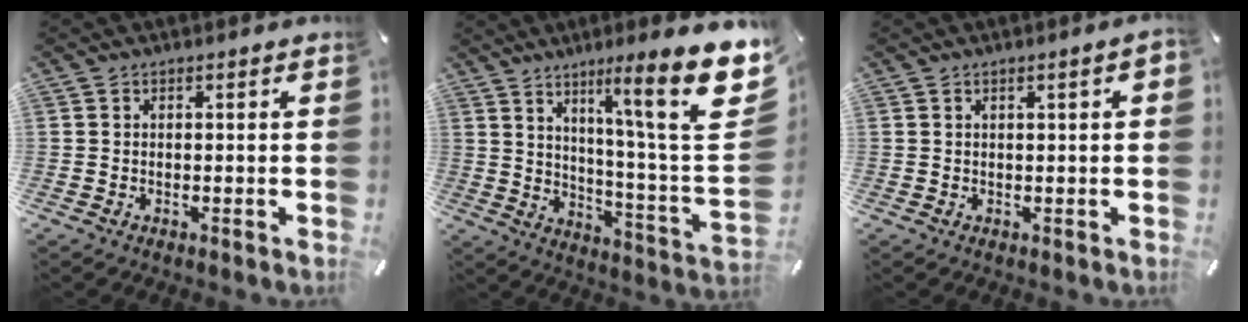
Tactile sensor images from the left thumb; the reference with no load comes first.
{"total": 18.6, "force": [9.9, 1.9, 15.7], "torque": [-0.236, -0.082, 0.137]}
{"total": 2.2, "force": [0.4, 0.4, 2.2], "torque": [-0.038, 0.001, 0.007]}